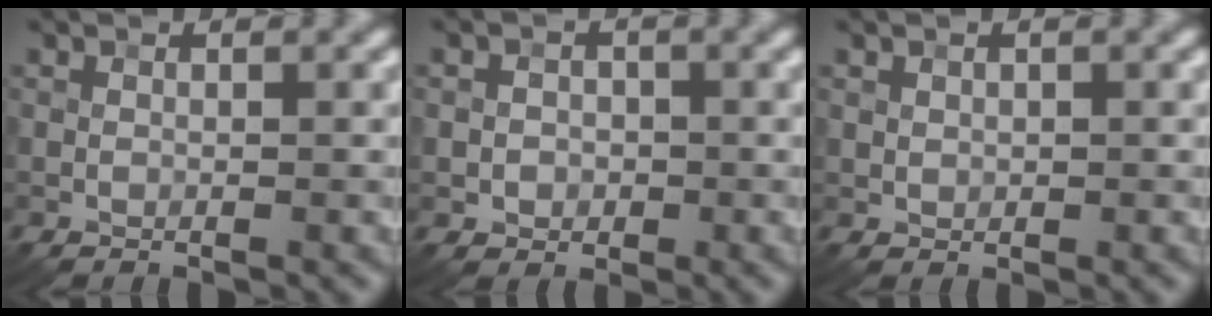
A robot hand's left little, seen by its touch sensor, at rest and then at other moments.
{"total": 1.9, "force": [-0.4, 1.7, 0.7], "torque": [0.004, -0.003, -0.010]}
{"total": 0.7, "force": [0.3, 0.6, 0.2], "torque": [-0.001, -0.005, 0.008]}